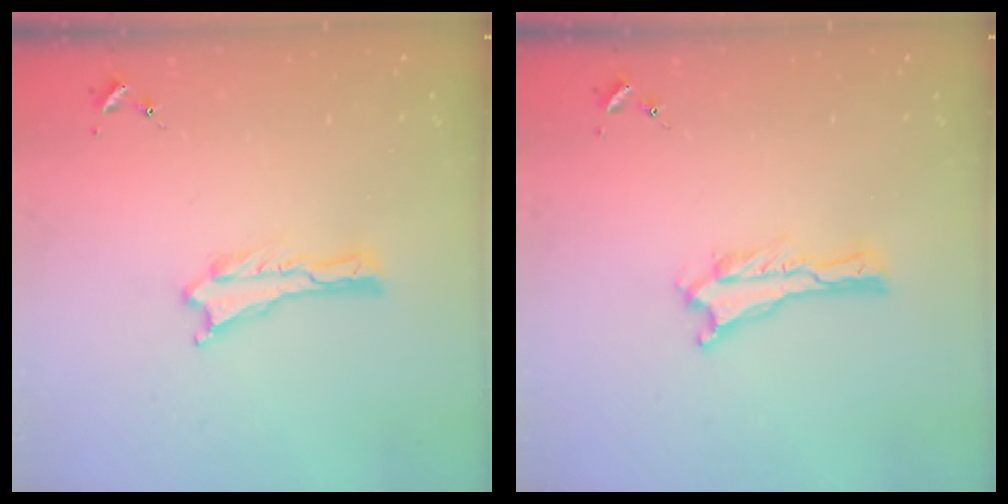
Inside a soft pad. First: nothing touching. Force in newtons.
{"total": 0.0}